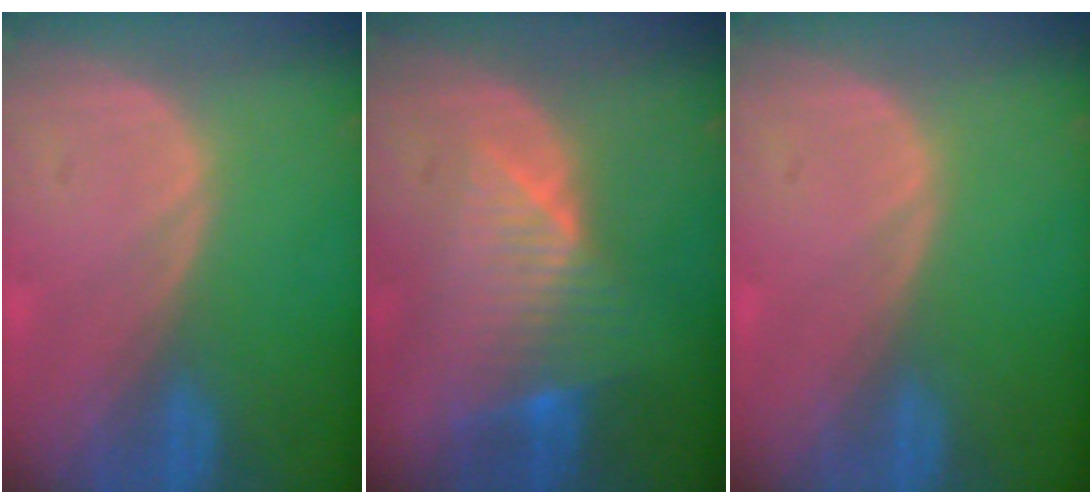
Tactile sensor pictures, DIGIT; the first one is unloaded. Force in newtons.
{"total": 8.0, "press": 6.9, "slide": 4.0}
{"total": 0.0}